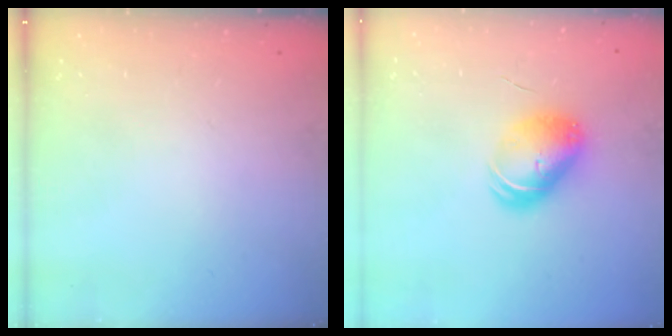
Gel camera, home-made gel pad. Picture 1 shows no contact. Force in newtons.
{"total": 8.7, "press": 8.6, "slide": 0.5}